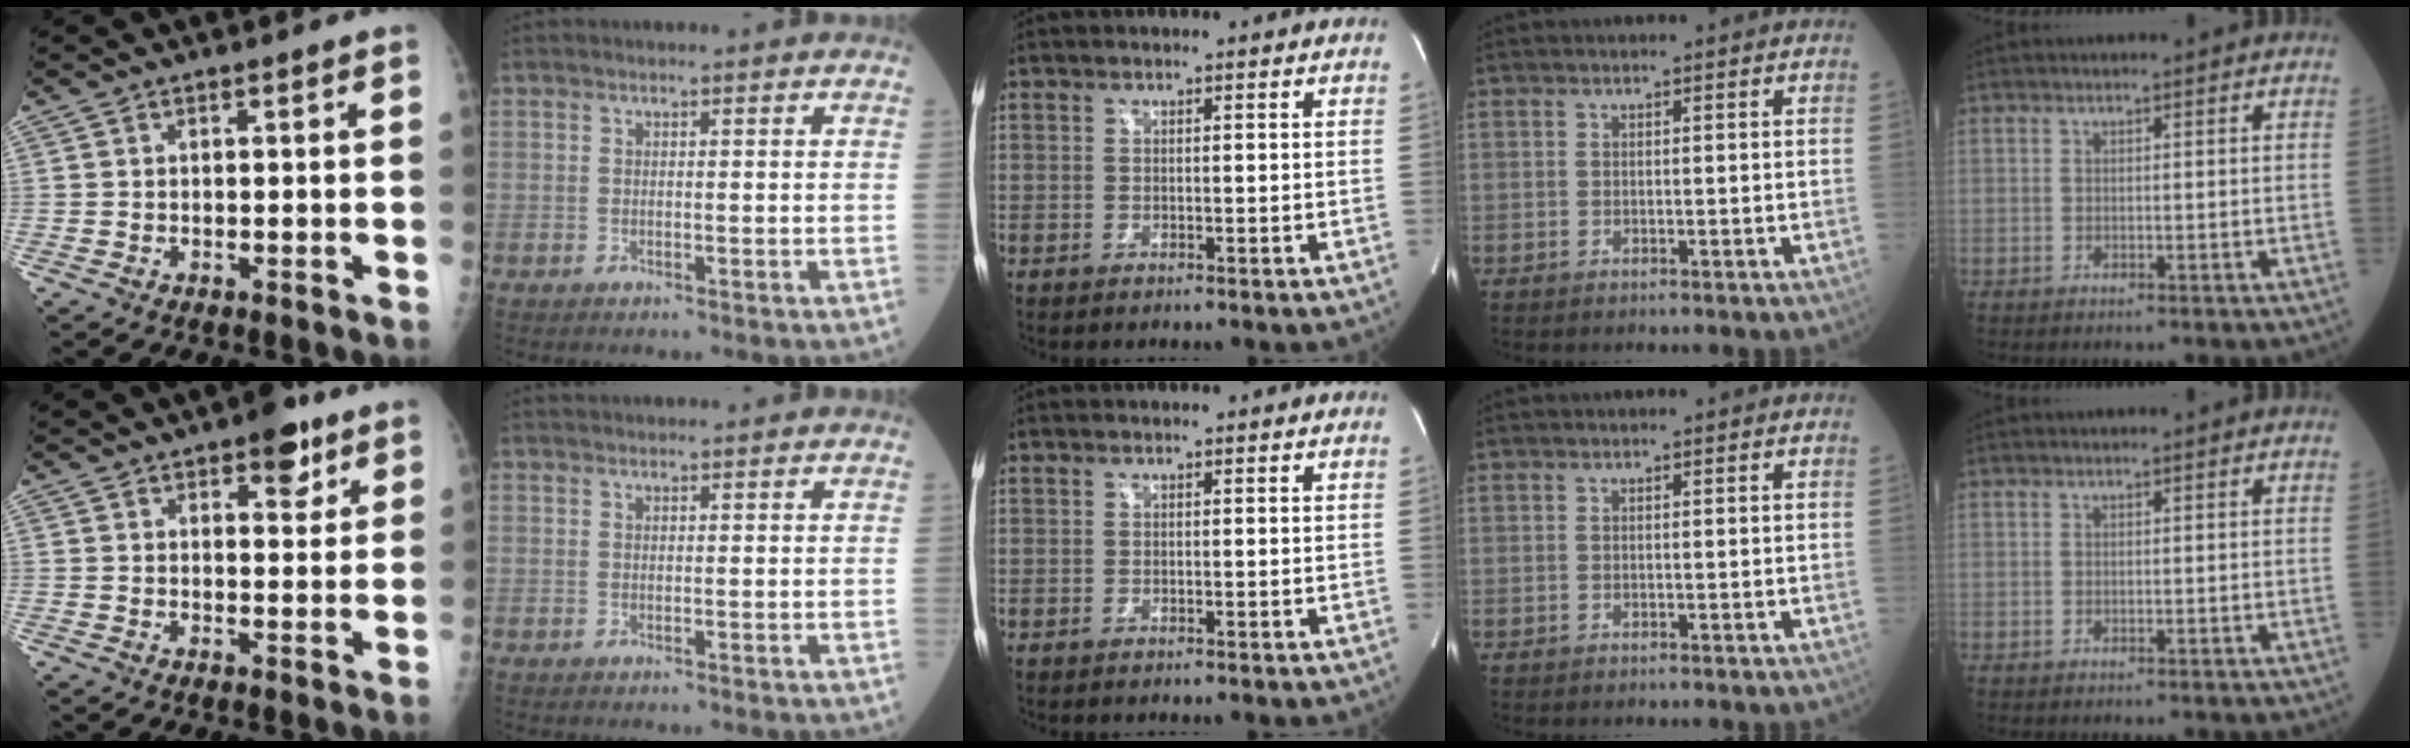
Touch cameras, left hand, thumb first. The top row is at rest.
{"thumb": {"total": 6.3, "force": [3.7, 3.0, 4.1], "torque": [-0.028, -0.016, 0.045]}, "index": {"total": 1.9, "force": [1.9, 0.2, 0.4], "torque": [-0.005, 0.021, 0.028]}}